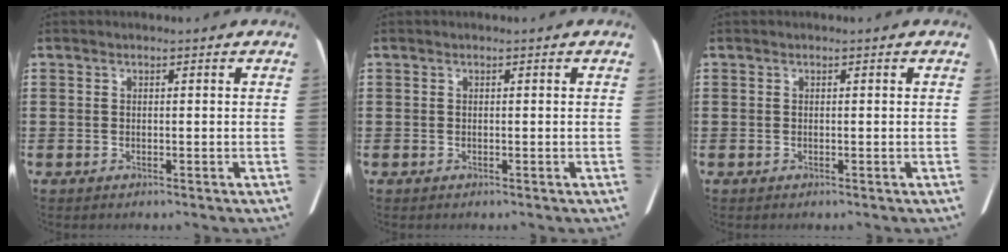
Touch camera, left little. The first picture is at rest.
{"total": 0.0}
{"total": 0.0}